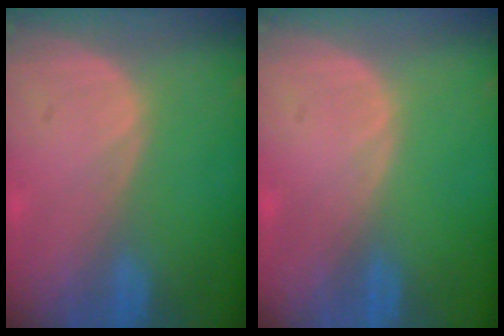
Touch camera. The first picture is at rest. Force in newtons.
{"total": 0.0}